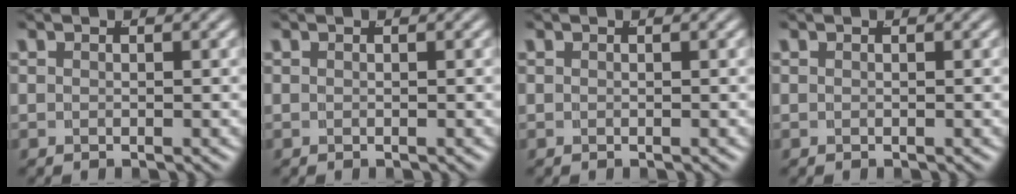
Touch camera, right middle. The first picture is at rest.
{"total": 0.0}
{"total": 0.0}
{"total": 0.0}